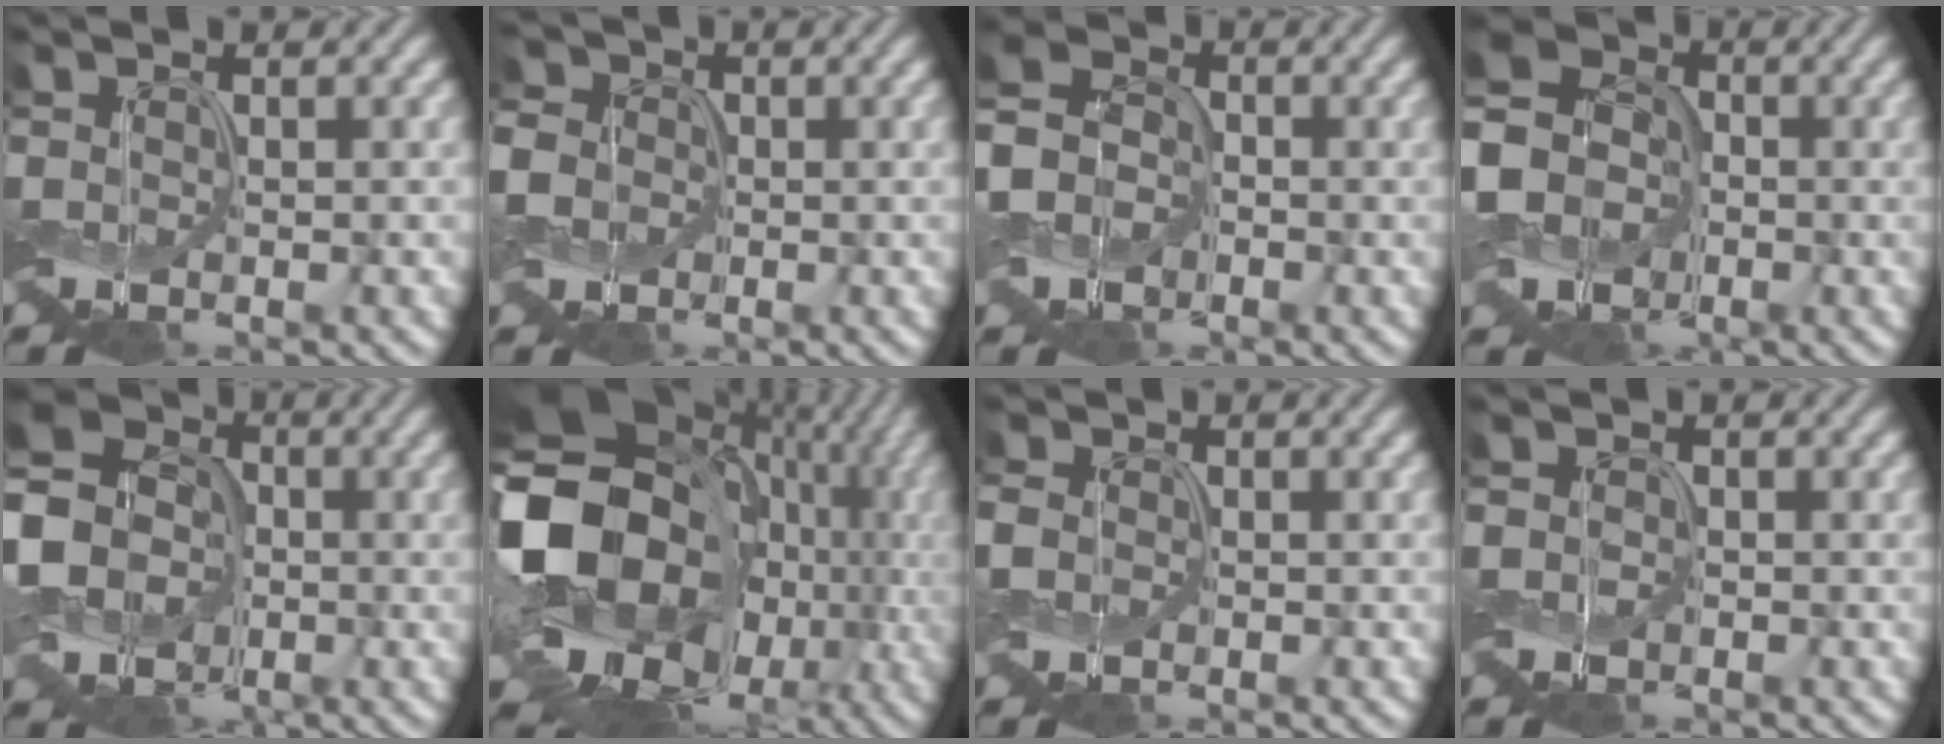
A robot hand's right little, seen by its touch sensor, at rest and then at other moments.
{"total": 6.7, "force": [-0.1, 6.0, 2.9], "torque": [-0.080, 0.018, -0.030]}
{"total": 5.7, "force": [-1.8, 4.7, 2.7], "torque": [-0.073, 0.000, -0.052]}
{"total": 9.6, "force": [-2.2, 8.1, 4.7], "torque": [-0.110, -0.006, -0.080]}
{"total": 11.4, "force": [-1.8, 9.8, 5.6], "torque": [-0.137, -0.005, -0.070]}
{"total": 17.5, "force": [-0.3, 14.2, 10.2], "torque": [-0.179, -0.021, 0.017]}
{"total": 2.2, "force": [-0.3, 2.0, 0.9], "torque": [-0.040, 0.005, -0.009]}
{"total": 1.4, "force": [-0.2, 1.3, 0.4], "torque": [-0.014, 0.001, -0.009]}